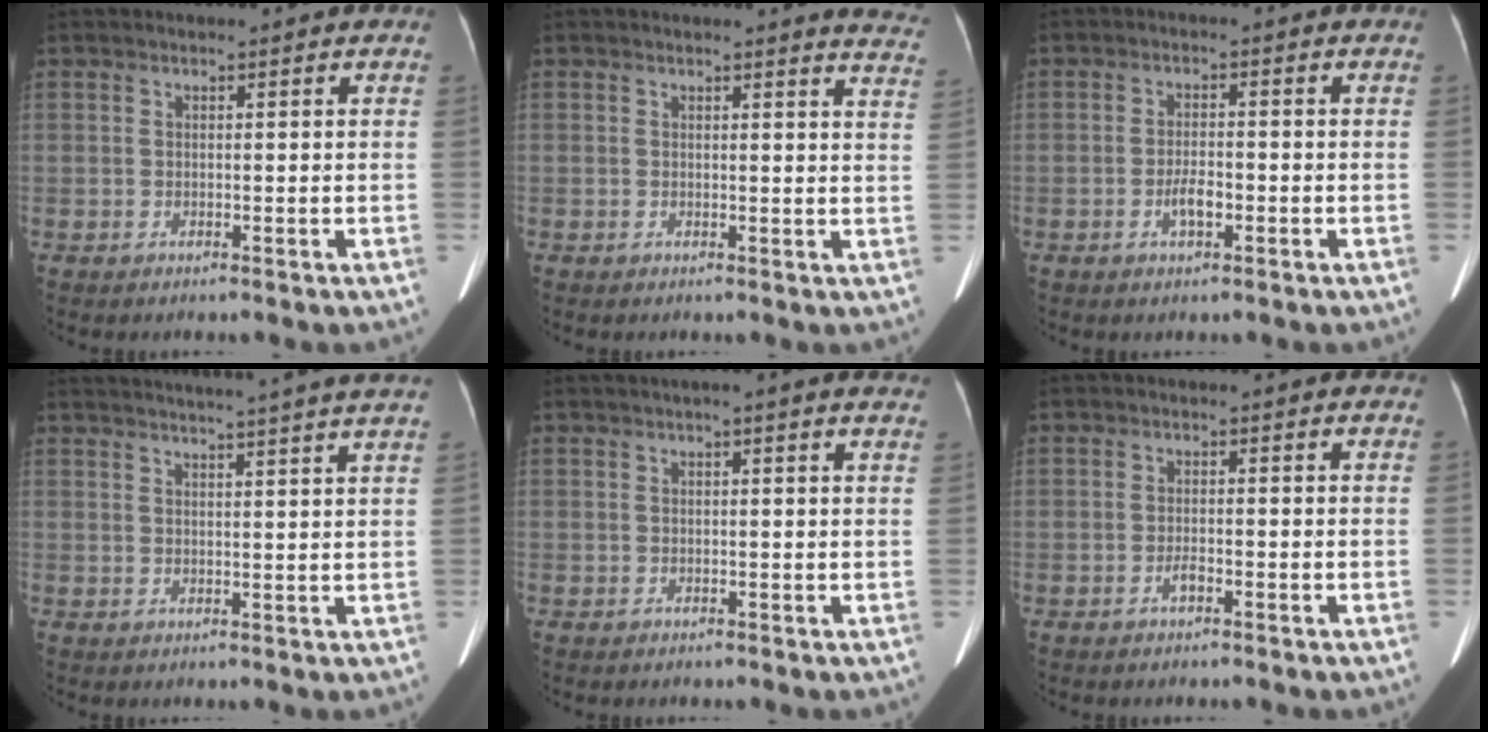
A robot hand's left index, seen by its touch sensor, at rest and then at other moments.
{"total": 5.4, "force": [5.2, 0.9, 0.7], "torque": [0.005, -0.035, 0.018]}
{"total": 2.9, "force": [-1.2, 0.9, 2.5], "torque": [-0.048, 0.002, -0.021]}
{"total": 16.9, "force": [15.3, -1.6, 7.1], "torque": [-0.117, -0.019, 0.188]}
{"total": 2.7, "force": [1.9, 0.2, 2.0], "torque": [-0.025, 0.024, 0.020]}
{"total": 1.1, "force": [-0.6, 0.3, 0.8], "torque": [-0.018, 0.000, -0.010]}